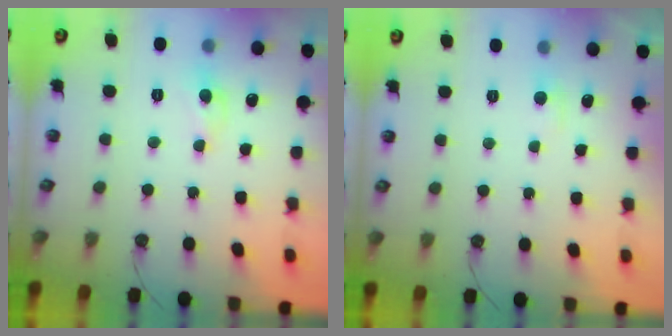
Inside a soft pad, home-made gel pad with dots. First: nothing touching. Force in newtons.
{"total": 1.2, "press": 0.9, "slide": 0.7}